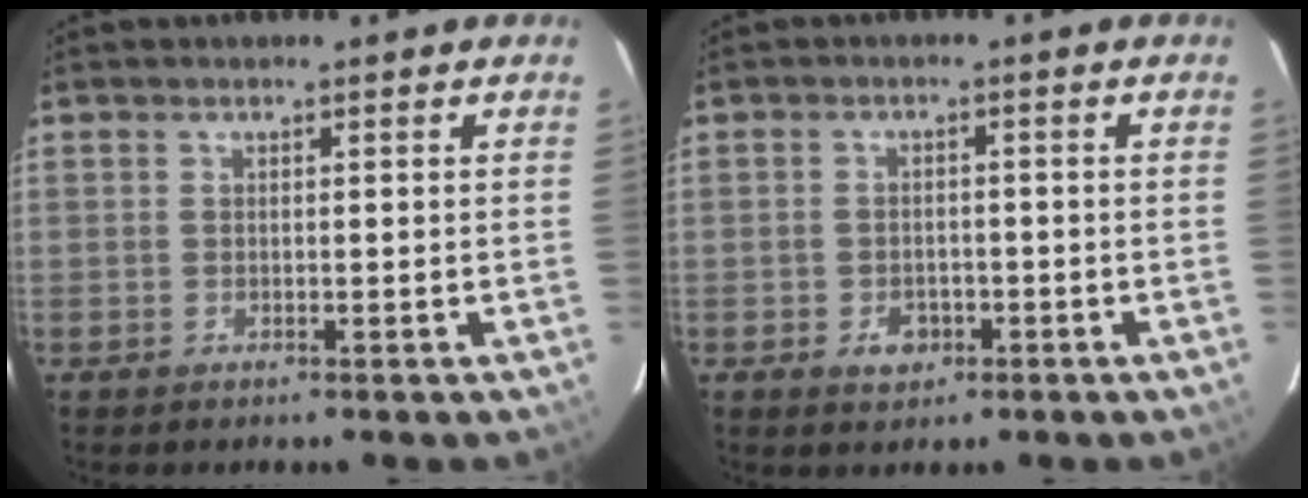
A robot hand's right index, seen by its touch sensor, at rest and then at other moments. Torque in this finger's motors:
{"motor_torque": [0.71, 0.23, 0.06, 0.01]}